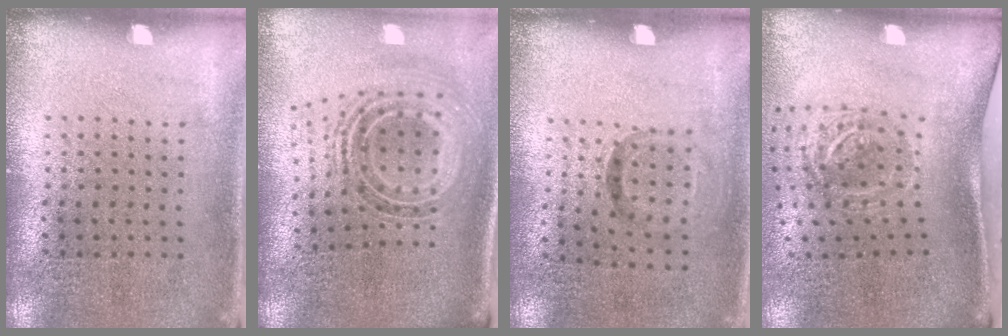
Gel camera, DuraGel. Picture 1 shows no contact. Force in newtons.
{"total": 1.3, "press": 1.1, "slide": 0.8}
{"total": 0.9, "press": 0.6, "slide": 0.8}
{"total": 2.0, "press": 1.3, "slide": 1.6}